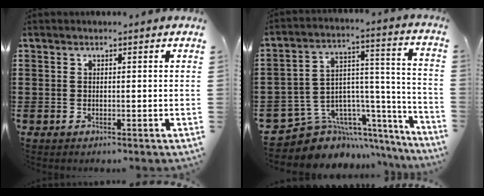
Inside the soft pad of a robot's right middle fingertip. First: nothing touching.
{"total": 7.4, "force": [-5.3, 4.9, 1.2], "torque": [-0.039, -0.011, -0.092]}